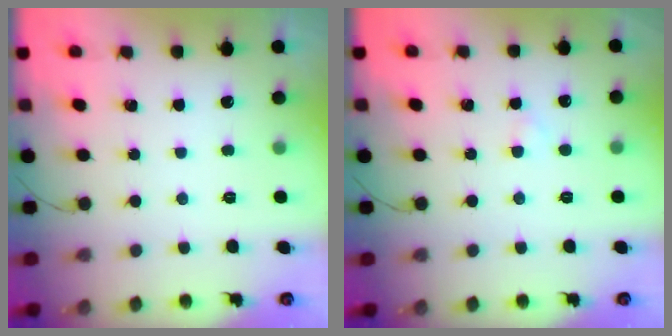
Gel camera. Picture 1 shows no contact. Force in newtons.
{"total": 1.3, "press": 1.1, "slide": 0.7}